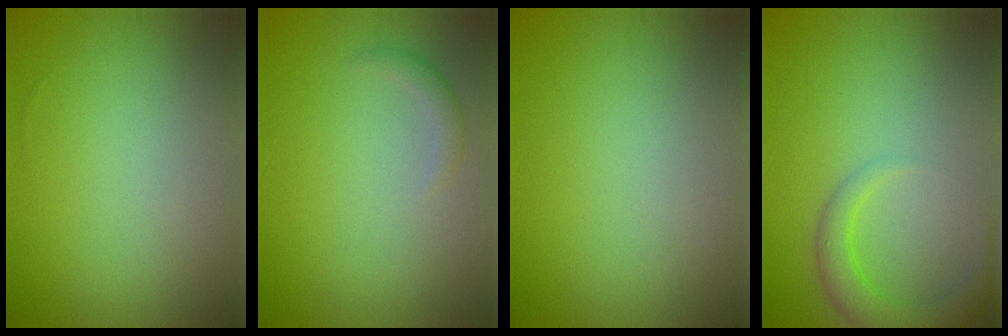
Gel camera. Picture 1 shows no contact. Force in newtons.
{"total": 1.2, "press": 1.2, "slide": 0.1}
{"total": 0.0}
{"total": 3.4, "press": 3.4, "slide": 0.3}